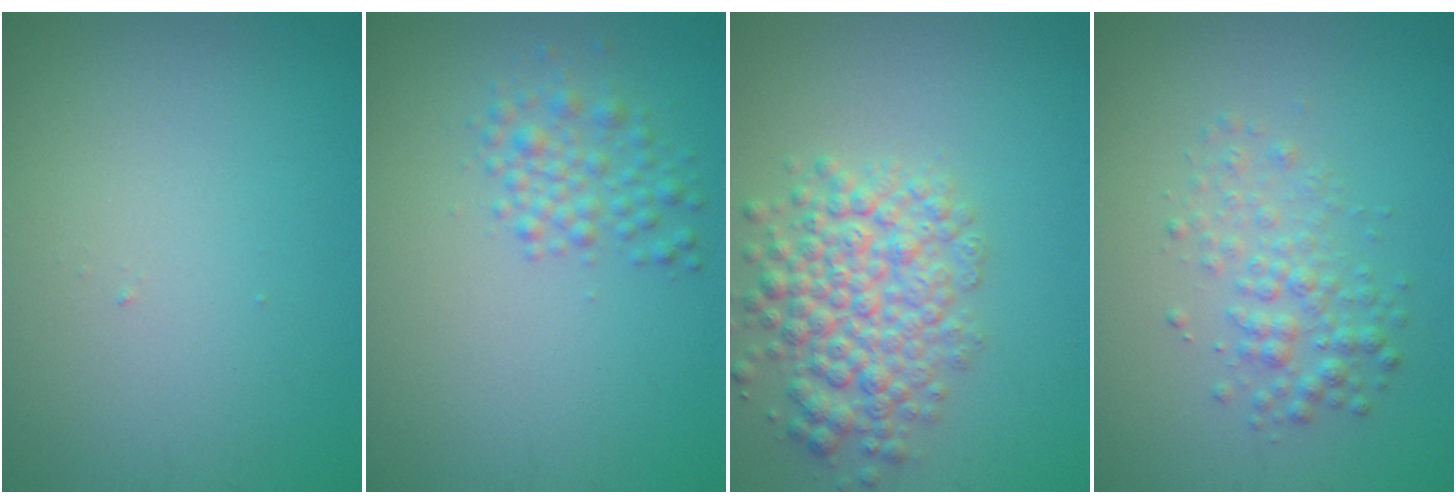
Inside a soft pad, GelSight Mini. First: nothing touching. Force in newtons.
{"total": 2.3, "press": 2.3, "slide": 0.1}
{"total": 5.3, "press": 5.3, "slide": 0.2}
{"total": 2.5, "press": 2.5, "slide": 0.0}